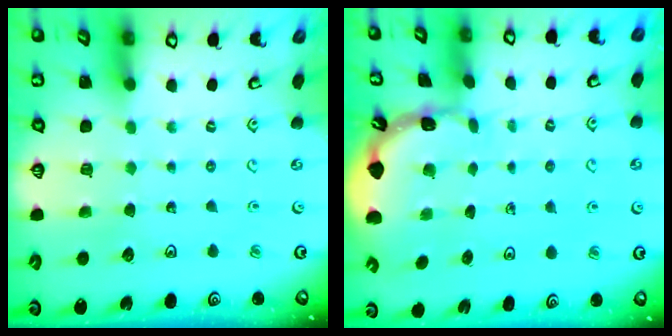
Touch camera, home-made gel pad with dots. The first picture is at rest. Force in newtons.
{"total": 1.8, "press": 1.8, "slide": 0.1}